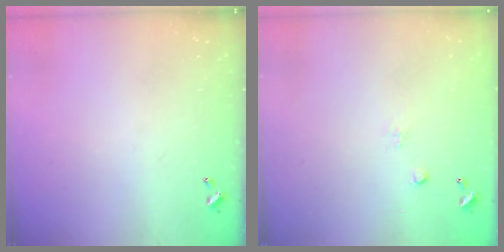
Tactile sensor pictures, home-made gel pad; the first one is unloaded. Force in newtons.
{"total": 4.9, "press": 4.9, "slide": 0.7}